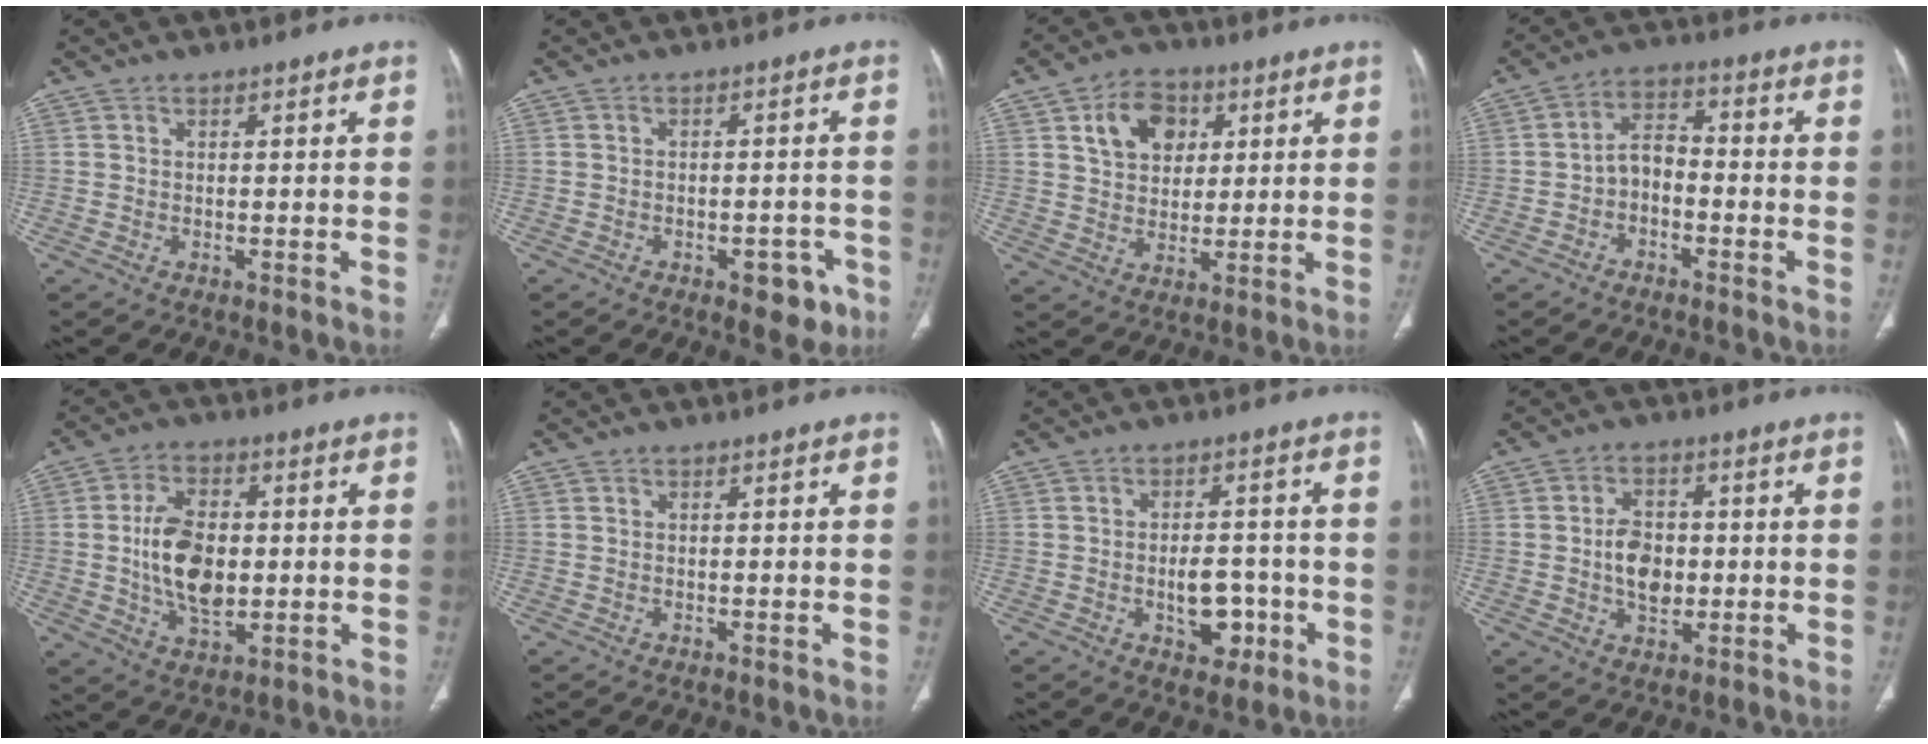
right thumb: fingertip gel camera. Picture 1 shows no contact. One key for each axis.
{"total": 5.7, "fx": -3.1, "fy": 3.1, "fz": 3.7, "tx": -0.023, "ty": 0.018, "tz": -0.033}
{"total": 9.4, "fx": 3.5, "fy": 6.9, "fz": 5.4, "tx": -0.056, "ty": -0.008, "tz": 0.060}
{"total": 5.4, "fx": -2.0, "fy": 3.6, "fz": 3.5, "tx": -0.049, "ty": 0.033, "tz": -0.046}
{"total": 12.5, "fx": -0.1, "fy": 7.5, "fz": 10.0, "tx": -0.165, "ty": 0.000, "tz": 0.003}
{"total": 0.0}
{"total": 6.6, "fx": -2.2, "fy": 3.9, "fz": 4.8, "tx": -0.052, "ty": 0.020, "tz": -0.030}
{"total": 7.5, "fx": -0.4, "fy": 5.2, "fz": 5.4, "tx": -0.073, "ty": 0.007, "tz": -0.006}